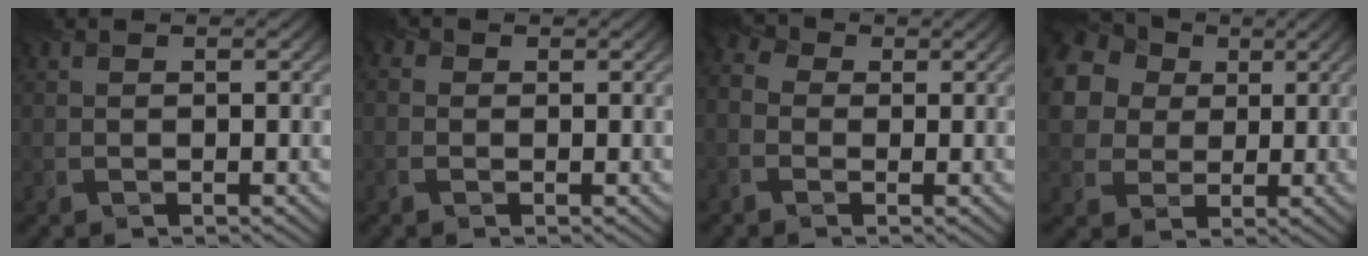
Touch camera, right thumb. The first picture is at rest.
{"total": 1.3, "force": [0.0, 1.2, 0.5], "torque": [-0.013, 0.000, -0.006]}
{"total": 3.6, "force": [-1.0, 2.9, 1.9], "torque": [-0.055, 0.003, -0.031]}
{"total": 13.3, "force": [4.8, 10.6, 6.5], "torque": [-0.191, 0.031, 0.093]}